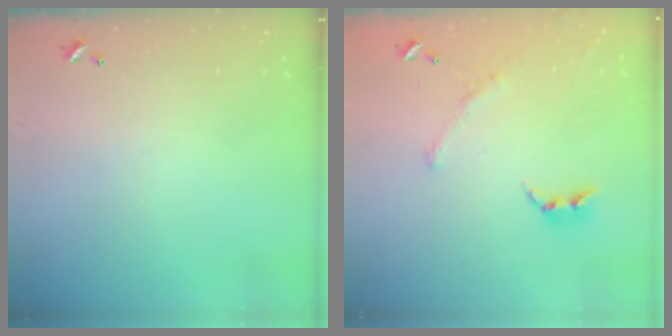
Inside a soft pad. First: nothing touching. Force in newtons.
{"total": 1.5, "press": 1.0, "slide": 1.2}